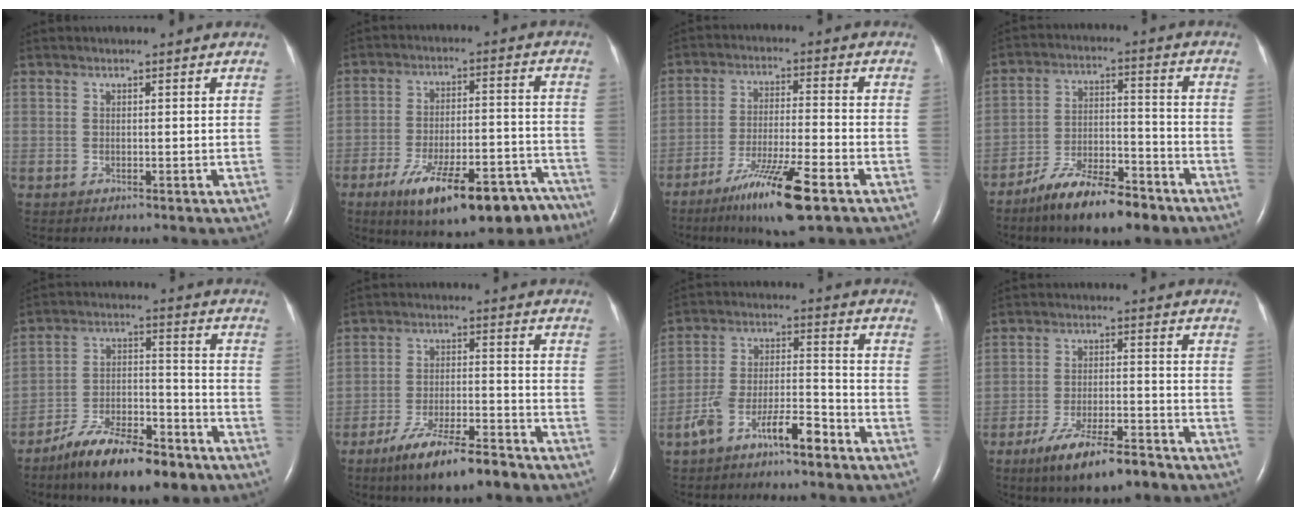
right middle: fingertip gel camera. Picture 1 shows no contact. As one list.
[{"total": 19.6, "force": [-13.7, 6.0, 12.6], "torque": [-0.143, 0.023, -0.206]}, {"total": 11.6, "force": [-7.1, 0.5, 9.2], "torque": [-0.172, -0.031, -0.123]}, {"total": 12.2, "force": [-9.0, 3.5, 7.5], "torque": [-0.129, 0.001, -0.155]}, {"total": 13.6, "force": [-9.9, 4.2, 8.4], "torque": [-0.143, 0.007, -0.169]}, {"total": 10.7, "force": [-7.9, 1.7, 7.0], "torque": [-0.125, -0.017, -0.137]}, {"total": 8.3, "force": [-5.7, 2.0, 5.7], "torque": [-0.111, 0.018, -0.102]}, {"total": 10.0, "force": [-7.2, 2.1, 6.7], "torque": [-0.120, -0.015, -0.122]}]